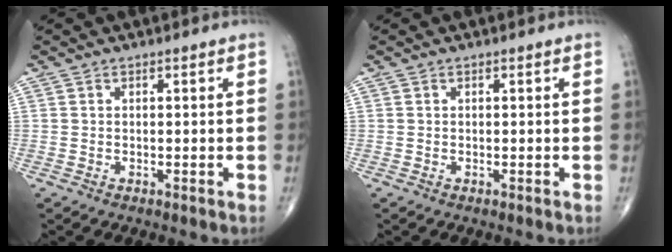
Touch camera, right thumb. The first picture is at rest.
{"total": 0.0}